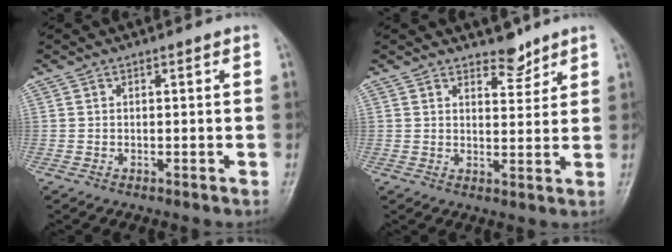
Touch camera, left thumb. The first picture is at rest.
{"total": 3.8, "force": [3.3, 1.7, 1.1], "torque": [0.003, -0.027, 0.051]}